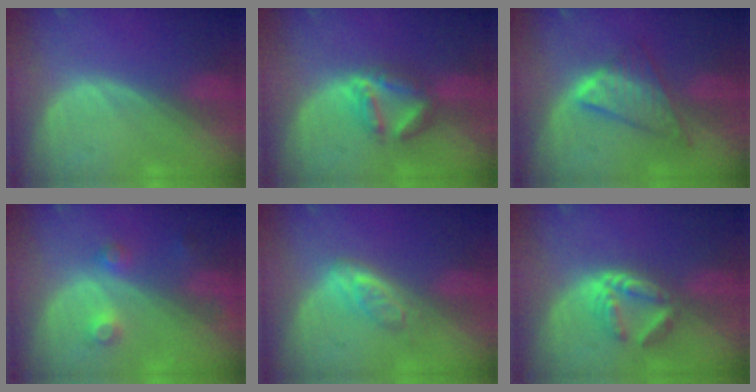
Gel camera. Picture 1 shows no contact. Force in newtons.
{"total": 5.9, "press": 5.8, "slide": 1.4}
{"total": 6.7, "press": 6.6, "slide": 0.3}
{"total": 3.8, "press": 3.5, "slide": 1.4}
{"total": 4.1, "press": 4.0, "slide": 0.3}
{"total": 6.0, "press": 5.2, "slide": 3.1}